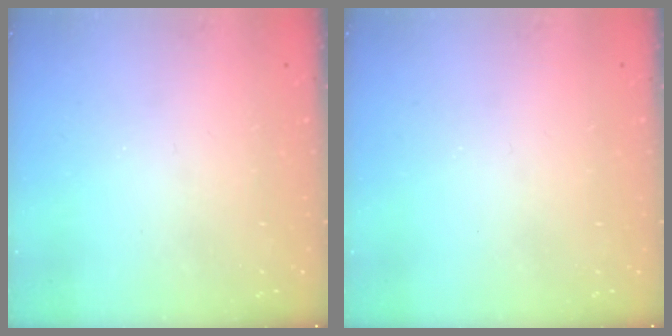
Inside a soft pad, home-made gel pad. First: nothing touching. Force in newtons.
{"total": 0.0}